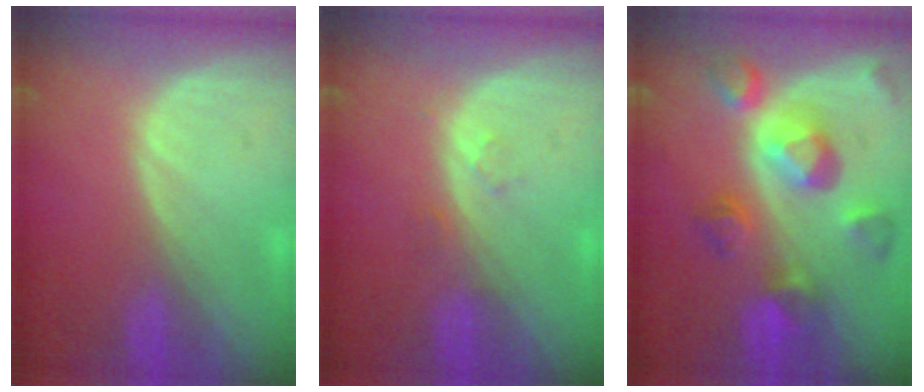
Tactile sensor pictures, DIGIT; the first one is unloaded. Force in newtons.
{"total": 1.4, "press": 1.4, "slide": 0.1}
{"total": 10.3, "press": 9.1, "slide": 4.7}